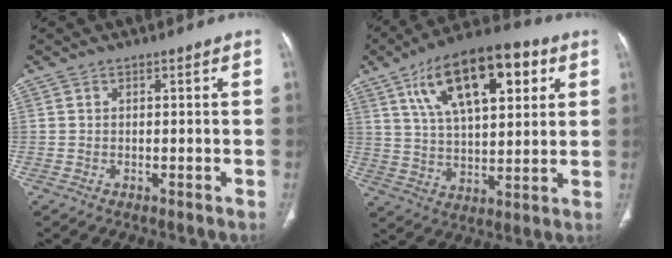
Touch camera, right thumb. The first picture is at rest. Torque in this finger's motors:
{"motor_torque": [0.67, 2.28, 0.97, 0.10, 0.36]}